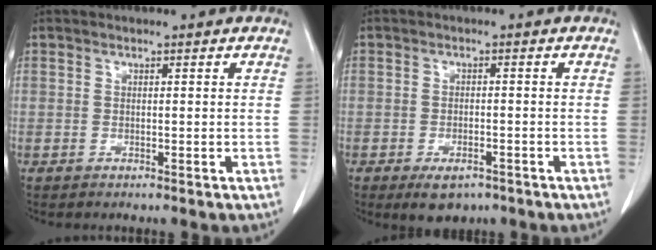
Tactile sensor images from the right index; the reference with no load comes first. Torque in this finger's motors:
{"motor_torque": [0.40, -0.35, 0.19, 0.05]}